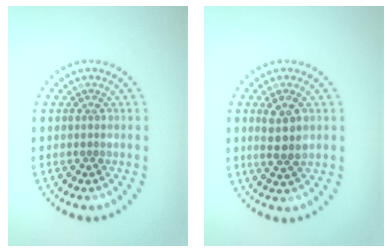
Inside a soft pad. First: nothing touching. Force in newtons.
{"total": 2.8, "press": 2.7, "slide": 0.9}